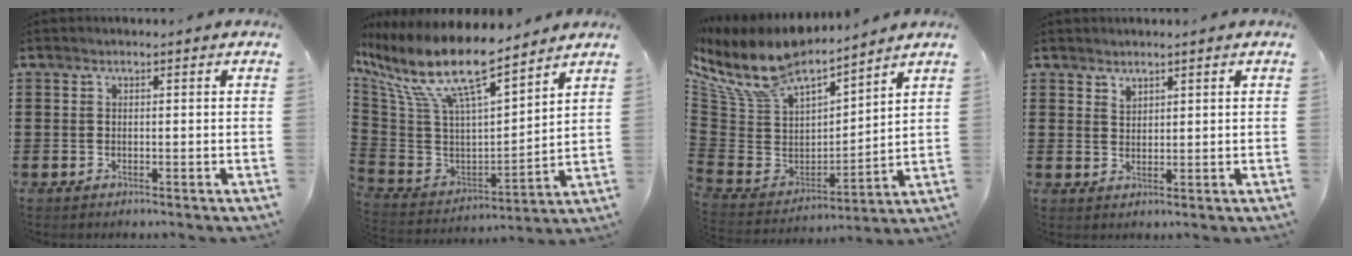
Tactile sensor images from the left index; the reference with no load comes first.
{"total": 13.6, "force": [9.2, 3.4, 9.4], "torque": [-0.223, -0.061, 0.155]}
{"total": 10.6, "force": [8.5, 3.6, 5.2], "torque": [-0.150, -0.065, 0.144]}
{"total": 1.6, "force": [1.5, 0.6, 0.2], "torque": [-0.005, 0.001, 0.029]}